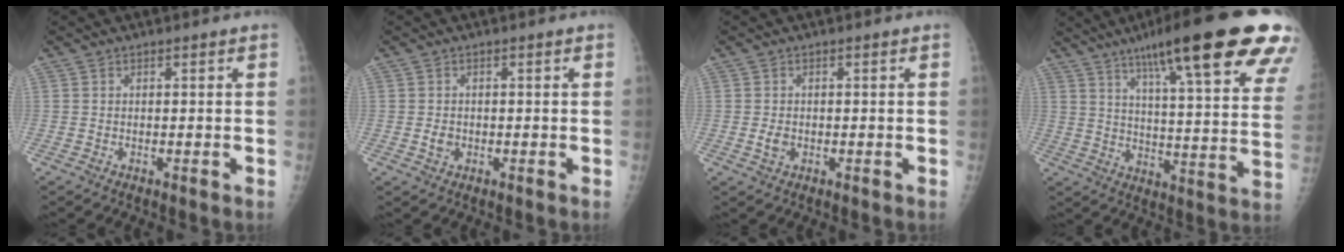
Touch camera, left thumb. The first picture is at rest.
{"total": 1.8, "force": [-0.3, 1.5, 0.9], "torque": [-0.008, 0.003, -0.004]}
{"total": 2.0, "force": [-0.3, 1.5, 1.3], "torque": [-0.019, 0.000, -0.004]}
{"total": 28.5, "force": [17.5, 4.7, 22.0], "torque": [-0.275, -0.036, 0.241]}